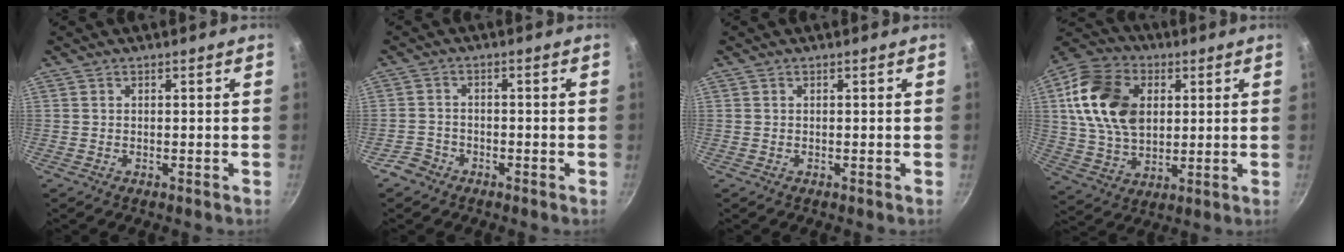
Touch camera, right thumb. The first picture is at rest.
{"total": 3.1, "force": [-2.3, 2.1, 0.5], "torque": [-0.005, 0.029, -0.041]}
{"total": 0.0}
{"total": 18.4, "force": [3.9, 13.0, 12.4], "torque": [-0.209, -0.003, 0.067]}